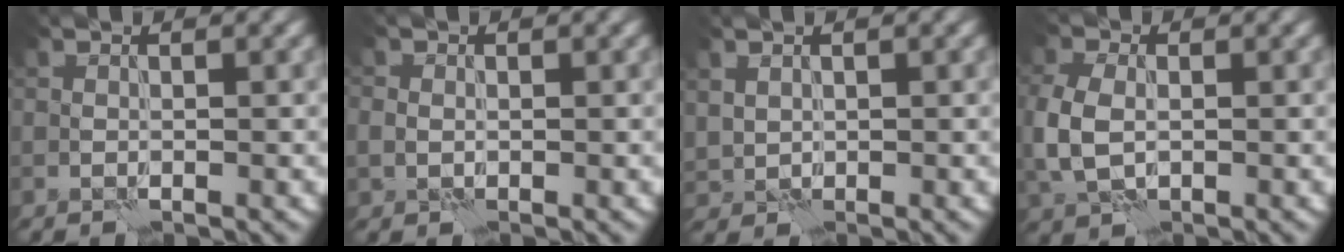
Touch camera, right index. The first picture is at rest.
{"total": 1.4, "force": [-0.2, 1.3, 0.7], "torque": [-0.012, -0.001, -0.003]}
{"total": 1.2, "force": [0.7, 0.8, 0.4], "torque": [-0.010, 0.003, 0.020]}
{"total": 4.6, "force": [-0.4, 3.2, 3.3], "torque": [-0.094, -0.002, -0.010]}